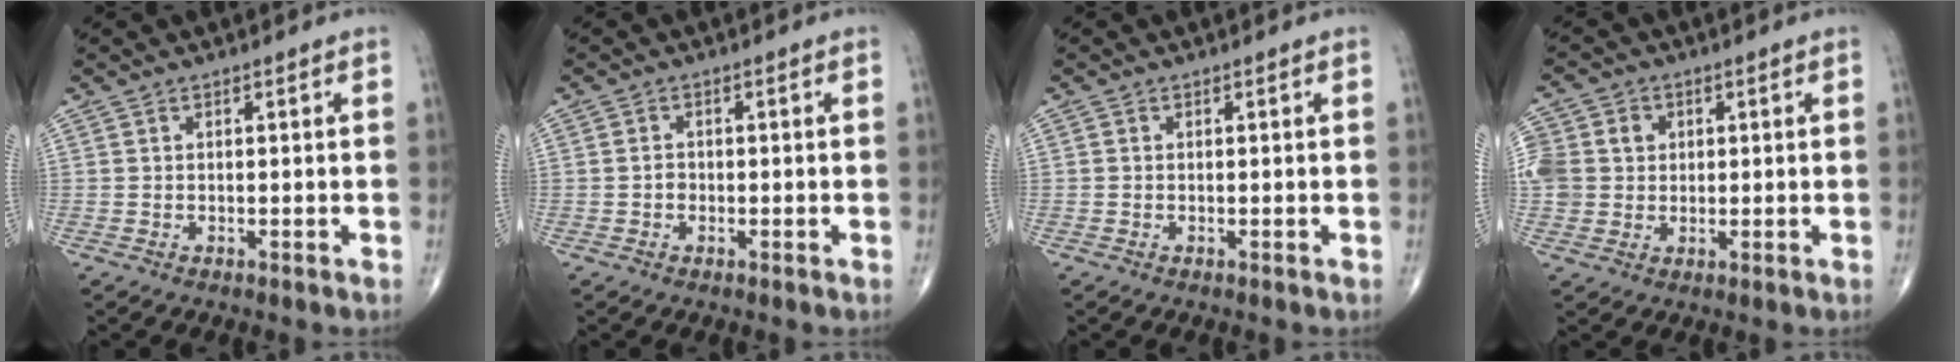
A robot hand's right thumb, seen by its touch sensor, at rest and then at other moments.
{"total": 1.4, "force": [-0.4, 1.2, 0.6], "torque": [-0.001, 0.007, -0.008]}
{"total": 0.0}
{"total": 12.0, "force": [2.1, 10.6, 5.1], "torque": [-0.129, 0.025, 0.045]}